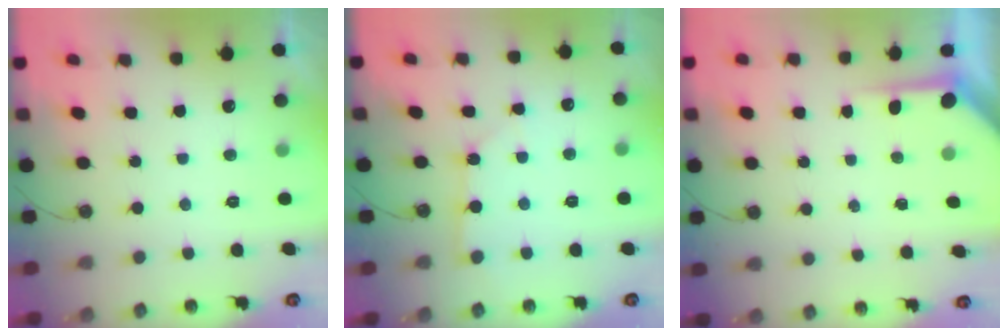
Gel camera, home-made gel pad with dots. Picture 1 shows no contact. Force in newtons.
{"total": 3.0, "press": 2.9, "slide": 0.3}
{"total": 3.7, "press": 3.7, "slide": 0.4}